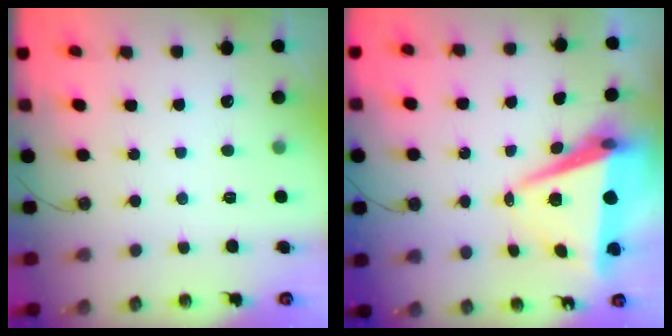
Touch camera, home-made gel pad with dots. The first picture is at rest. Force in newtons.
{"total": 10.1, "press": 9.3, "slide": 3.9}